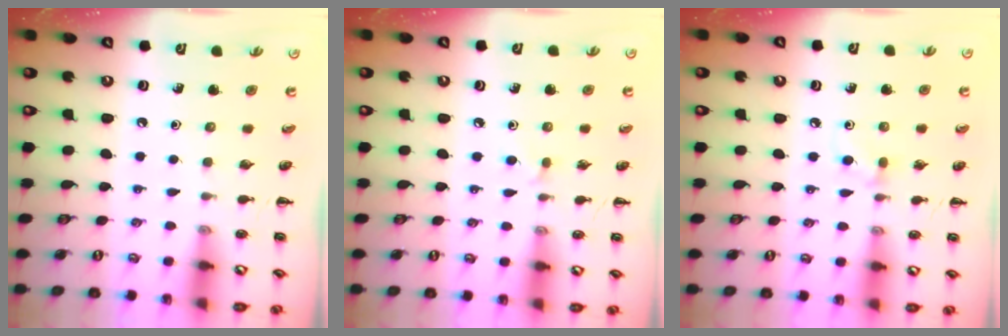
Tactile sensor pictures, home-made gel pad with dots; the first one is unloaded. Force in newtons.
{"total": 4.0, "press": 3.7, "slide": 1.5}
{"total": 5.2, "press": 5.0, "slide": 1.4}